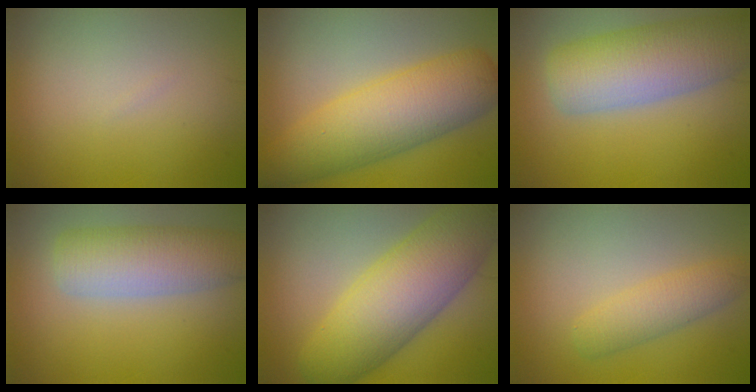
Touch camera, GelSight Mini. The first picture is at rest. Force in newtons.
{"total": 8.6, "press": 8.6, "slide": 0.2}
{"total": 8.1, "press": 8.1, "slide": 0.6}
{"total": 6.0, "press": 6.0, "slide": 0.3}
{"total": 10.0, "press": 10.0, "slide": 0.3}
{"total": 3.0, "press": 3.0, "slide": 0.1}